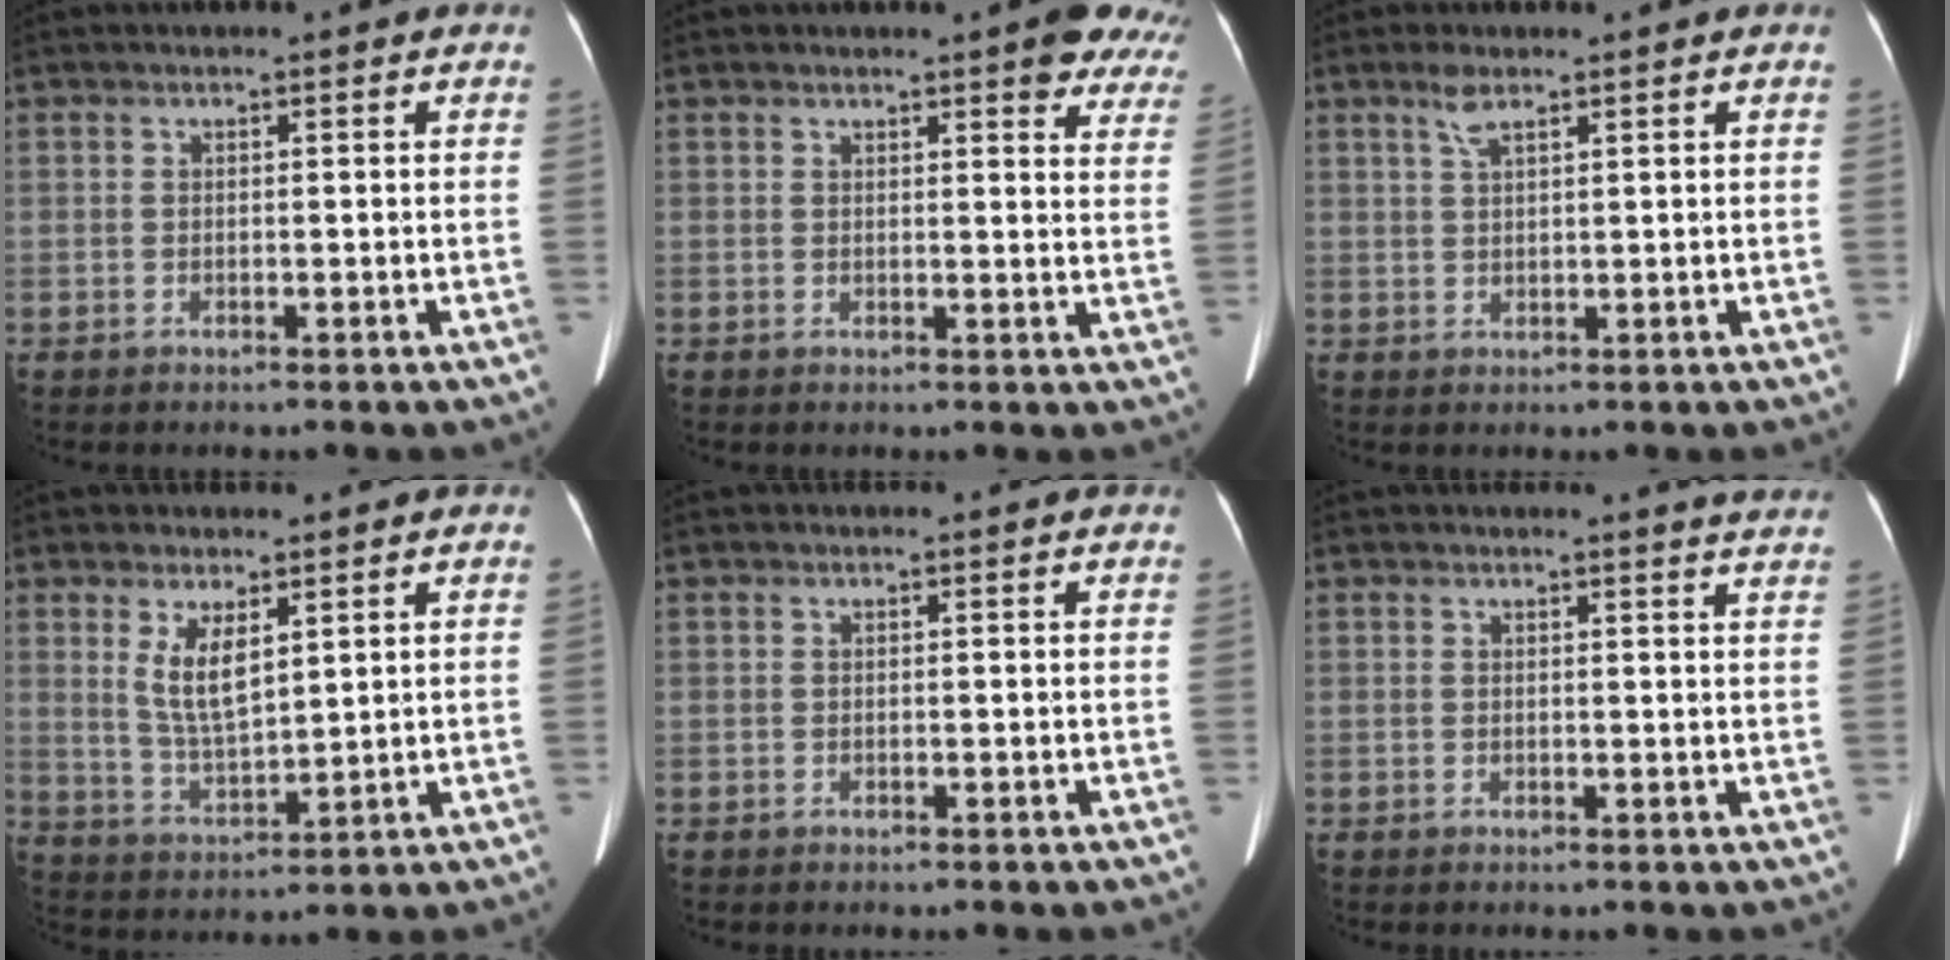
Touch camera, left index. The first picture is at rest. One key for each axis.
{"total": 8.2, "fx": 6.5, "fy": 1.8, "fz": 4.6, "tx": -0.032, "ty": -0.013, "tz": 0.056}
{"total": 2.3, "fx": 1.6, "fy": 0.6, "fz": 1.6, "tx": -0.038, "ty": 0.008, "tz": 0.039}
{"total": 6.1, "fx": 2.8, "fy": 2.0, "fz": 5.0, "tx": -0.103, "ty": -0.008, "tz": 0.064}
{"total": 0.6, "fx": 0.6, "fy": 0.1, "fz": 0.1, "tx": -0.008, "ty": 0.002, "tz": 0.001}
{"total": 5.3, "fx": 5.1, "fy": -0.4, "fz": 1.4, "tx": -0.015, "ty": -0.013, "tz": 0.032}